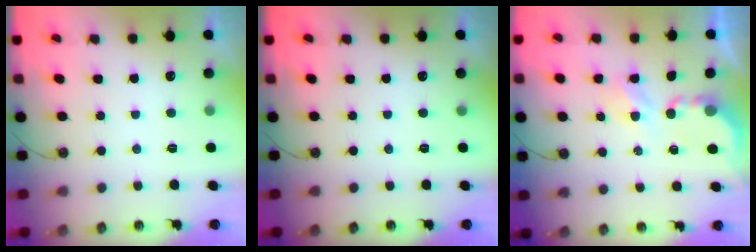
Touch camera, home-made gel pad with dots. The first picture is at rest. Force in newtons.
{"total": 0.0}
{"total": 3.5, "press": 3.5, "slide": 0.3}